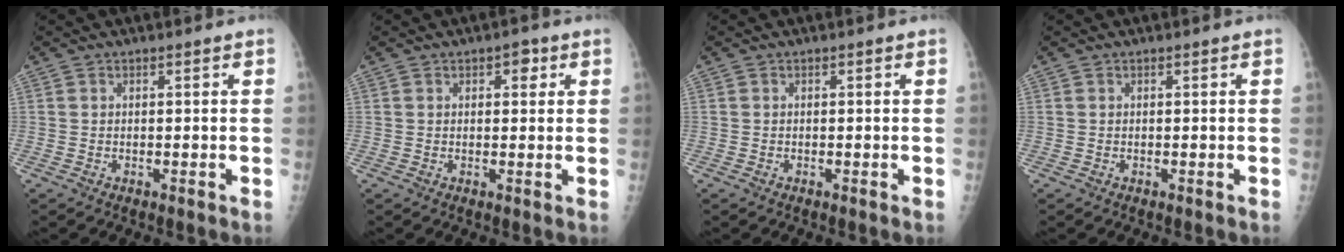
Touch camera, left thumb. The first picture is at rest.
{"total": 2.7, "force": [1.2, 1.6, 1.8], "torque": [-0.007, -0.001, 0.013]}
{"total": 0.0}
{"total": 0.0}